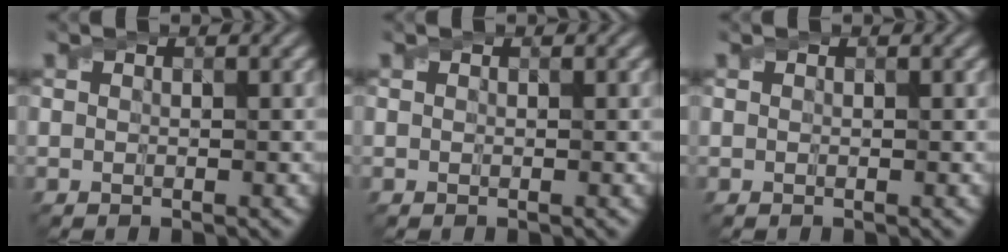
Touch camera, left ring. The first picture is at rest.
{"total": 0.0}
{"total": 0.0}